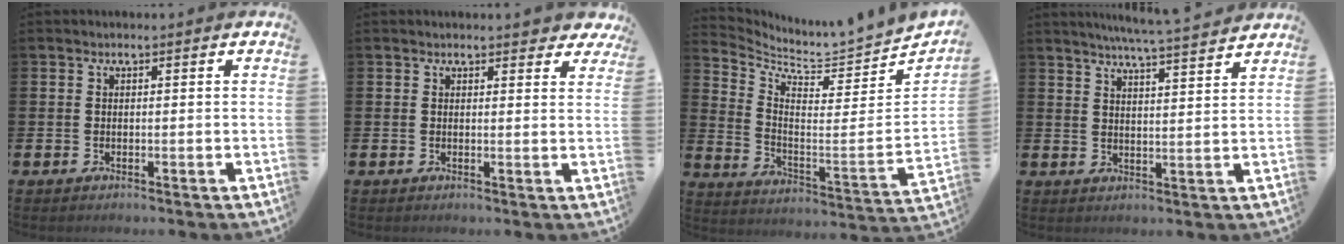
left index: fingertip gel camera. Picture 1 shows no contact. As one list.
[{"total": 2.0, "force": [1.9, 0.7, 0.3], "torque": [0.008, -0.007, 0.031]}, {"total": 5.2, "force": [5.1, 0.6, 0.6], "torque": [-0.034, -0.078, 0.078]}, {"total": 5.5, "force": [5.3, -0.7, 1.4], "torque": [-0.031, -0.035, 0.090]}]